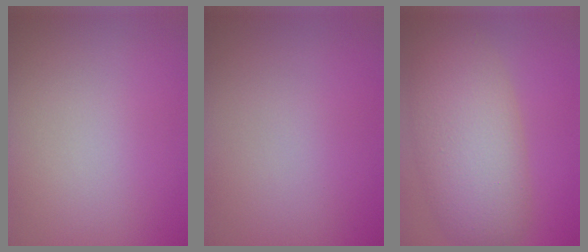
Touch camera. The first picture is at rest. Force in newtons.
{"total": 0.0}
{"total": 7.5, "press": 7.5, "slide": 0.3}